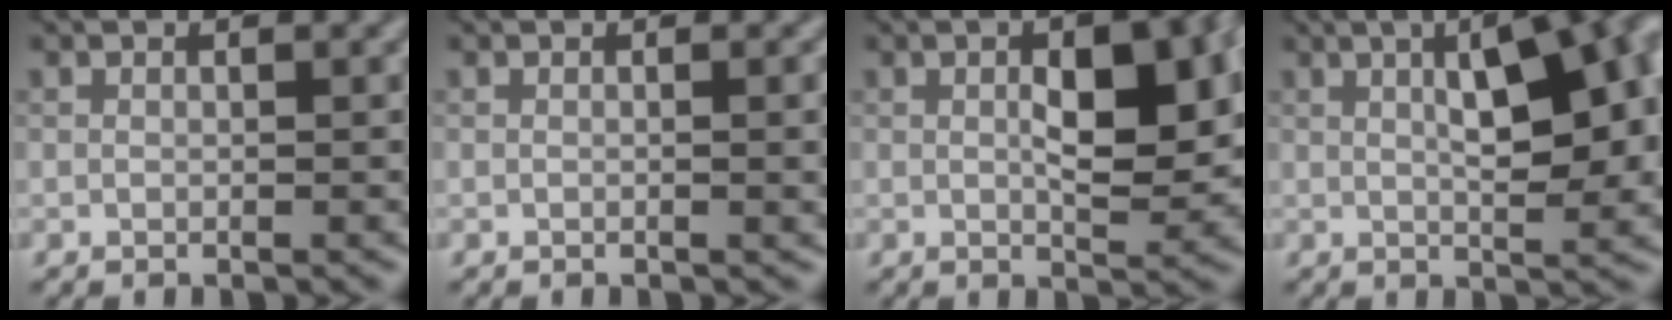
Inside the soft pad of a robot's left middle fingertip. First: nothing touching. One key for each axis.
{"total": 2.1, "fx": 0.1, "fy": 0.6, "fz": 2.0, "tx": -0.020, "ty": 0.001, "tz": -0.002}
{"total": 7.5, "fx": 0.9, "fy": 3.3, "fz": 6.7, "tx": -0.097, "ty": 0.004, "tz": 0.019}
{"total": 9.3, "fx": 2.0, "fy": 3.0, "fz": 8.6, "tx": -0.116, "ty": 0.014, "tz": 0.029}